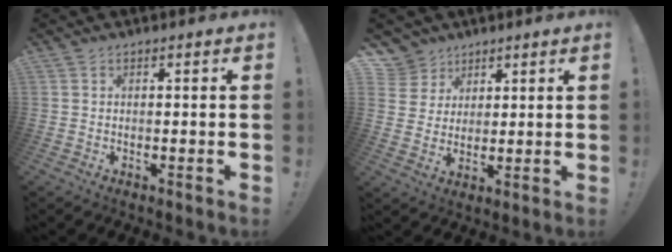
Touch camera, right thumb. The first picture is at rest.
{"total": 6.7, "force": [4.3, 5.1, 0.3], "torque": [-0.013, -0.034, 0.086]}